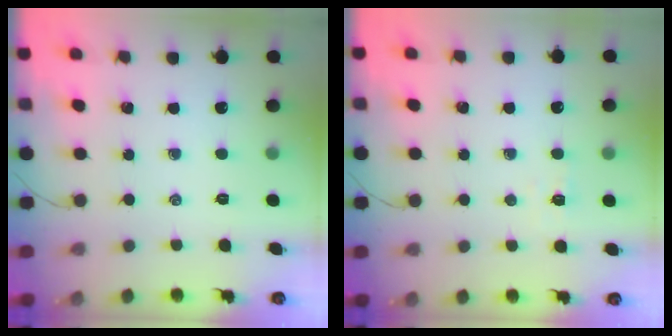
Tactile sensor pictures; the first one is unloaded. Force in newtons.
{"total": 2.2, "press": 2.0, "slide": 0.8}